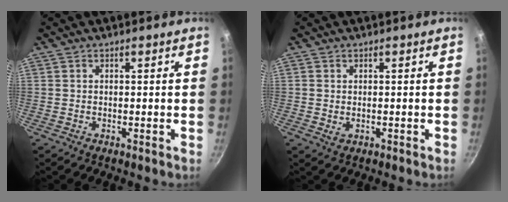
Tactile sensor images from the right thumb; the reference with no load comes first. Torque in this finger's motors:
{"motor_torque": [-0.34, 0.11, 0.01, 0.61, 0.00]}